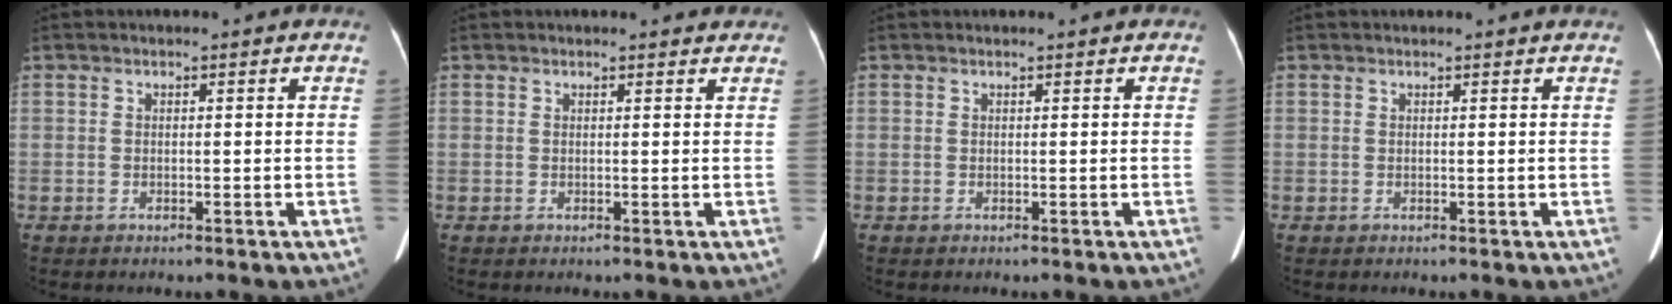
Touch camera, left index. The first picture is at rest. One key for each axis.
{"total": 1.6, "fx": 1.6, "fy": 0.4, "fz": 0.0, "tx": -0.010, "ty": -0.002, "tz": 0.011}
{"total": 0.0}
{"total": 1.3, "fx": 1.2, "fy": -0.2, "fz": 0.3, "tx": -0.014, "ty": -0.001, "tz": 0.012}